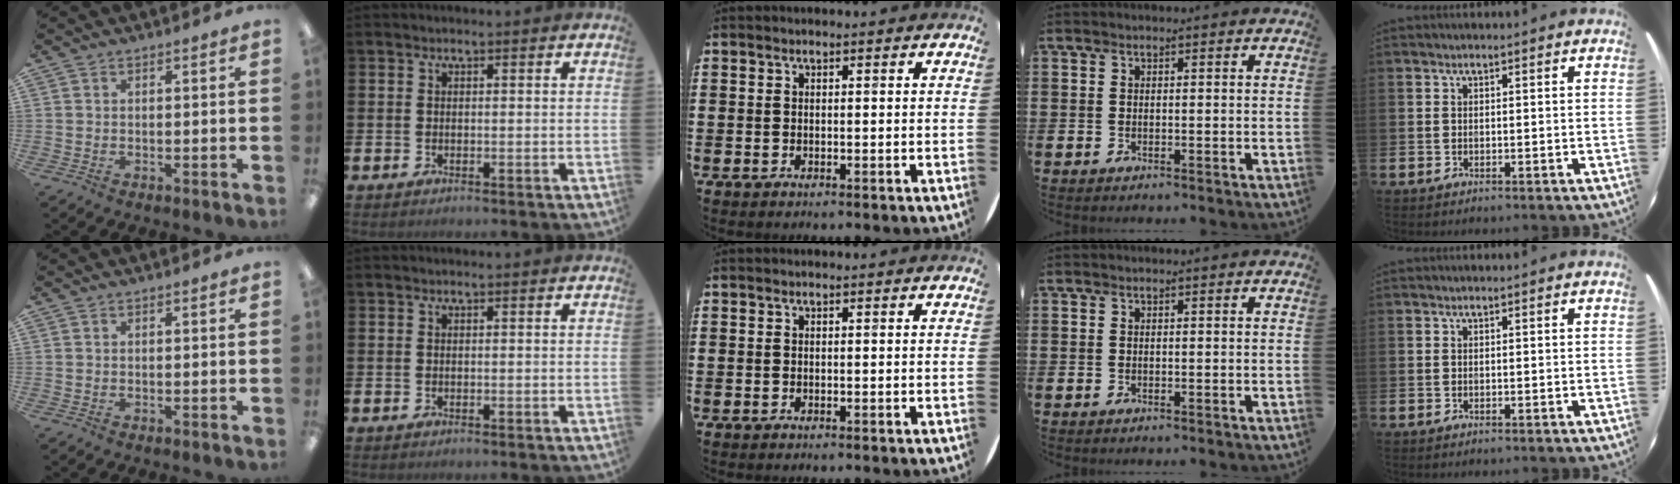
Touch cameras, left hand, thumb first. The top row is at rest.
{}